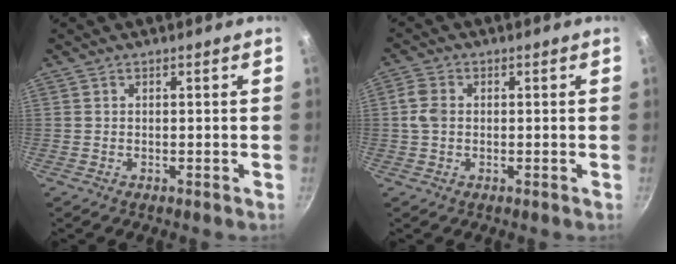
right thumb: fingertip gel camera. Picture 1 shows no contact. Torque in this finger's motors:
{"motor_torque": [0.48, 1.45, 0.72, 0.25, 0.10]}